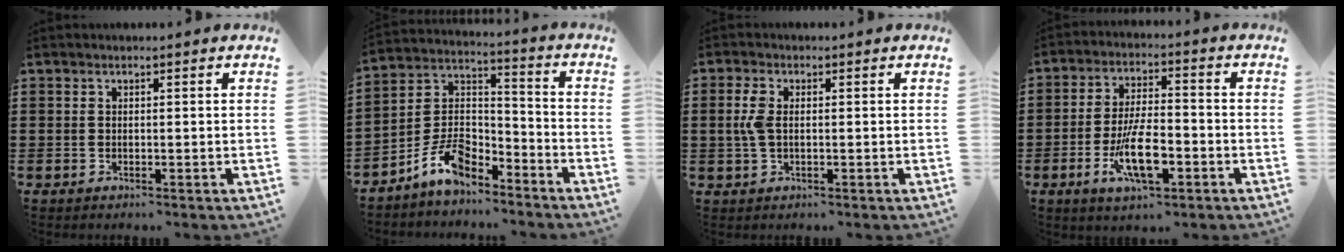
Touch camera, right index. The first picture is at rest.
{"total": 8.4, "force": [-6.4, 3.8, 4.0], "torque": [-0.097, 0.003, -0.130]}
{"total": 3.6, "force": [0.2, 1.8, 3.1], "torque": [-0.086, -0.002, -0.006]}
{"total": 9.6, "force": [-3.3, 3.6, 8.2], "torque": [-0.170, -0.010, -0.059]}